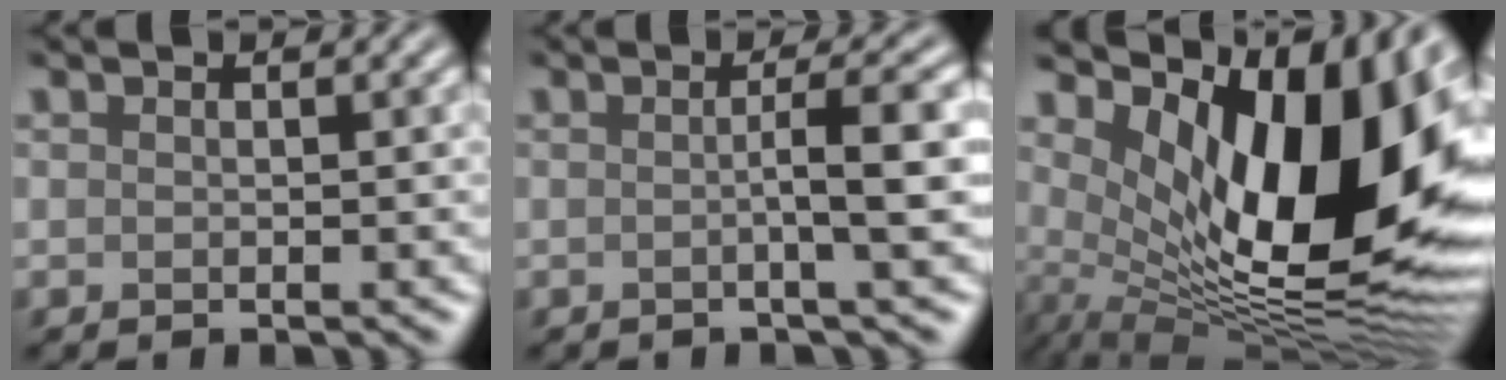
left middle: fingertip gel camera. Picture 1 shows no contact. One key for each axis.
{"total": 3.7, "fx": -0.1, "fy": 0.5, "fz": 3.6, "tx": -0.048, "ty": 0.001, "tz": -0.010}
{"total": 14.9, "fx": 3.5, "fy": 6.6, "fz": 12.9, "tx": -0.188, "ty": -0.021, "tz": 0.065}